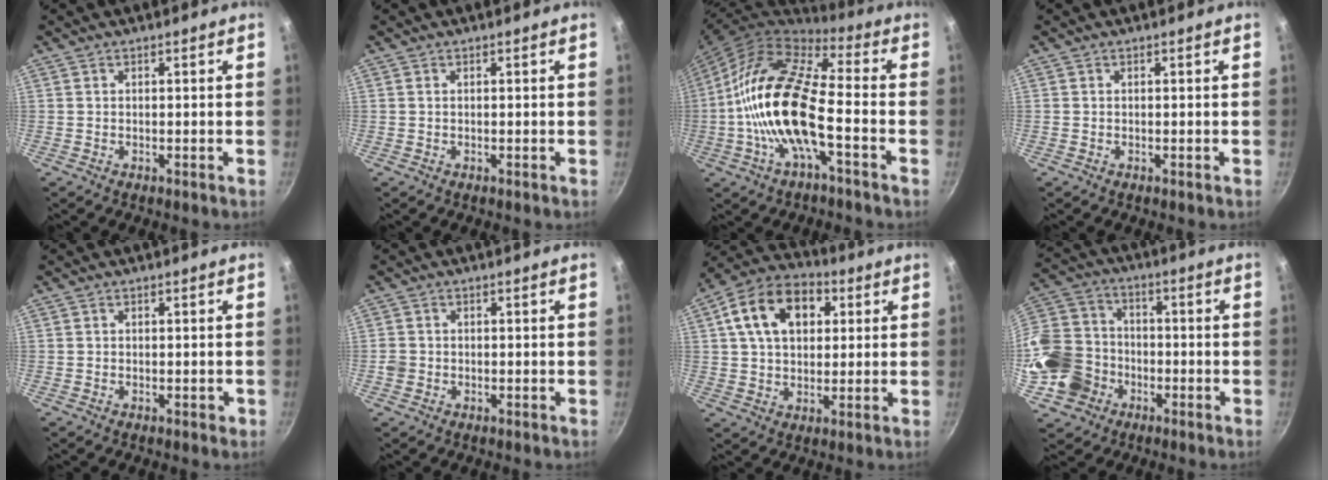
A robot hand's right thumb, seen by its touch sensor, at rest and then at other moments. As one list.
[{"total": 0.0}, {"total": 18.4, "force": [-3.9, 6.7, 16.7], "torque": [-0.316, 0.035, -0.092]}, {"total": 0.0}, {"total": 0.9, "force": [-0.3, 0.7, 0.6], "torque": [-0.004, 0.004, -0.004]}, {"total": 2.0, "force": [-0.6, 1.8, 0.7], "torque": [-0.010, 0.007, -0.011]}, {"total": 15.0, "force": [4.5, 10.2, 10.1], "torque": [-0.152, 0.017, 0.061]}, {"total": 16.5, "force": [-5.1, 14.1, 6.9], "torque": [-0.138, 0.046, -0.096]}]